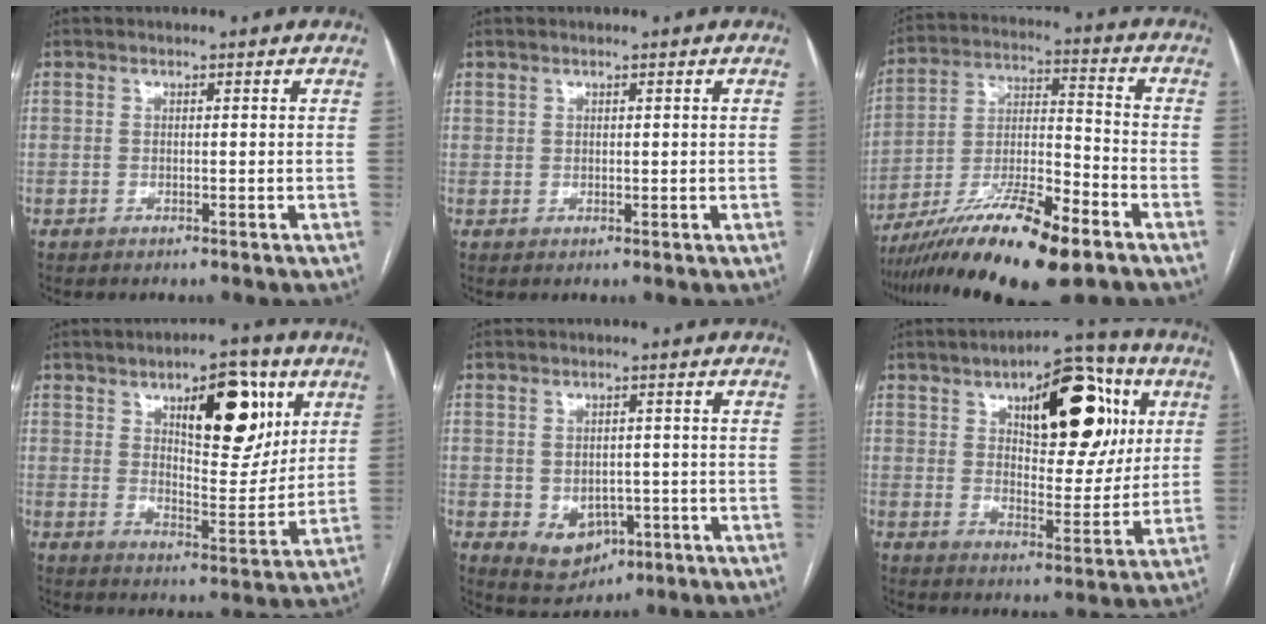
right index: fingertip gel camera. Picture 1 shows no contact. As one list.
[{"total": 1.2, "force": [0.9, 0.7, 0.4], "torque": [-0.001, -0.001, 0.018]}, {"total": 18.1, "force": [-12.3, 2.5, 13.0], "torque": [-0.233, -0.022, -0.215]}, {"total": 13.7, "force": [6.2, 5.0, 11.2], "torque": [-0.154, 0.002, 0.098]}, {"total": 6.0, "force": [-1.8, 4.5, 3.5], "torque": [-0.052, 0.006, -0.011]}, {"total": 18.5, "force": [6.8, 7.7, 15.4], "torque": [-0.207, 0.027, 0.101]}]